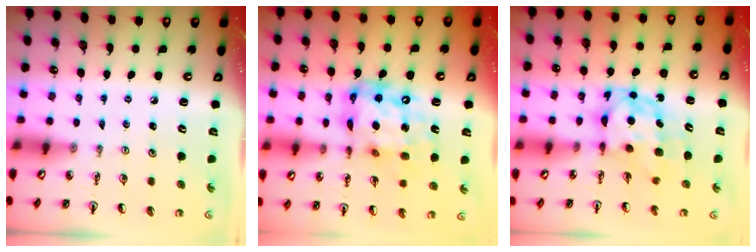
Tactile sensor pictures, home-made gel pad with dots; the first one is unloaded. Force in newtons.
{"total": 16.4, "press": 16.3, "slide": 1.9}
{"total": 8.1, "press": 8.0, "slide": 0.6}